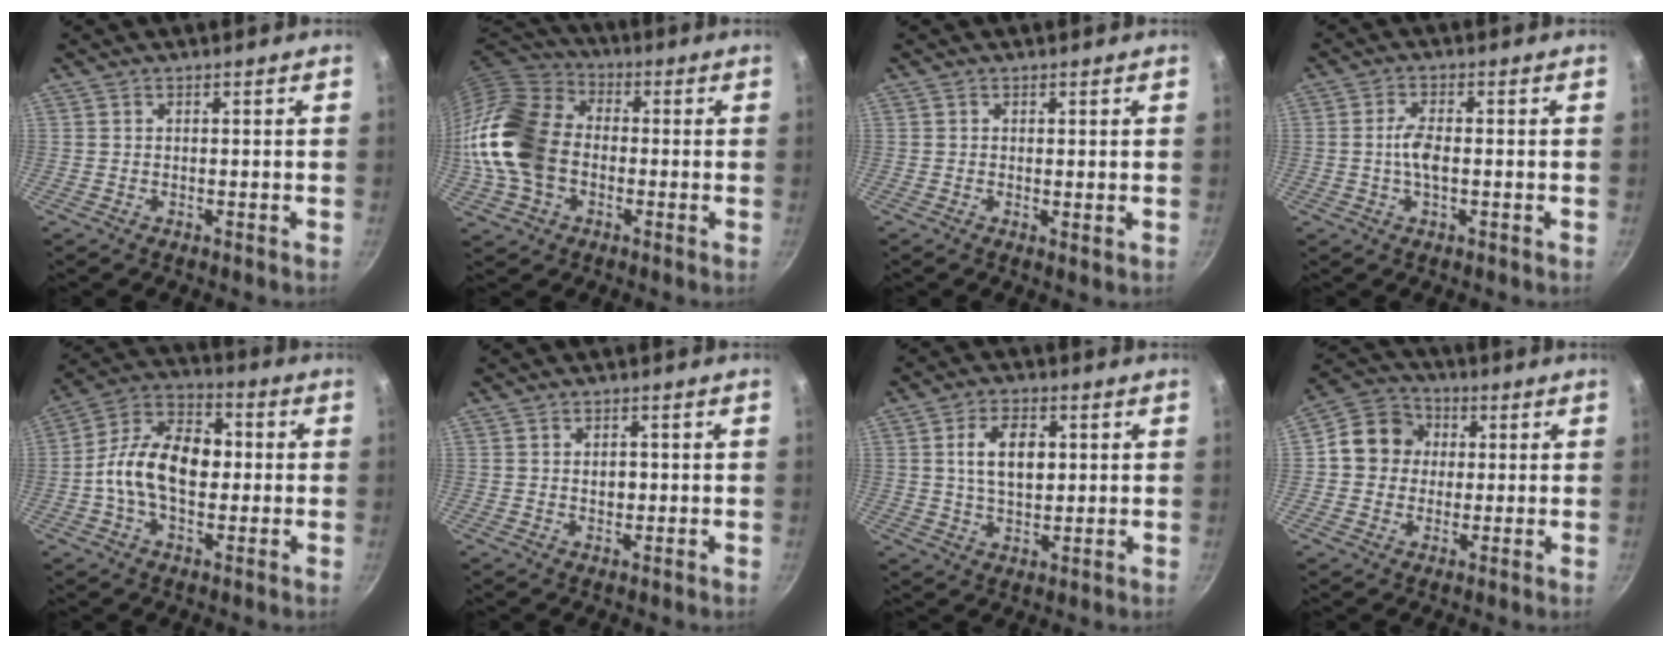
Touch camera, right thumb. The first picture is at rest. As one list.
[{"total": 18.4, "force": [-2.3, 13.6, 12.1], "torque": [-0.232, 0.035, -0.055]}, {"total": 0.9, "force": [0.4, 0.4, 0.8], "torque": [-0.013, -0.007, 0.003]}, {"total": 4.3, "force": [-0.3, 1.8, 3.9], "torque": [-0.080, 0.007, -0.010]}, {"total": 15.6, "force": [-0.6, 10.0, 12.0], "torque": [-0.172, 0.037, -0.031]}, {"total": 2.3, "force": [0.2, 1.6, 1.7], "torque": [-0.015, 0.001, 0.003]}, {"total": 8.7, "force": [1.8, 5.2, 6.8], "torque": [-0.104, -0.003, 0.030]}, {"total": 9.9, "force": [1.2, 8.9, 4.0], "torque": [-0.034, 0.015, 0.000]}]